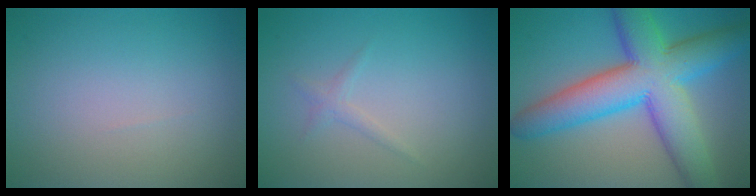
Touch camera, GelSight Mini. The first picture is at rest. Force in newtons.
{"total": 0.9, "press": 0.9, "slide": 0.1}
{"total": 11.3, "press": 11.3, "slide": 0.2}